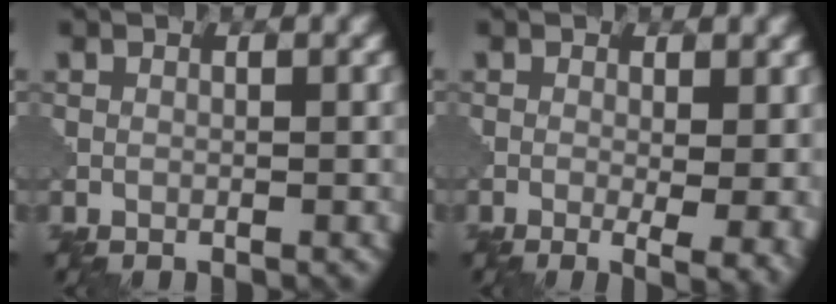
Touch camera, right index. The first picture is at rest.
{"total": 5.2, "force": [-0.8, 1.7, 4.9], "torque": [-0.063, -0.015, -0.006]}